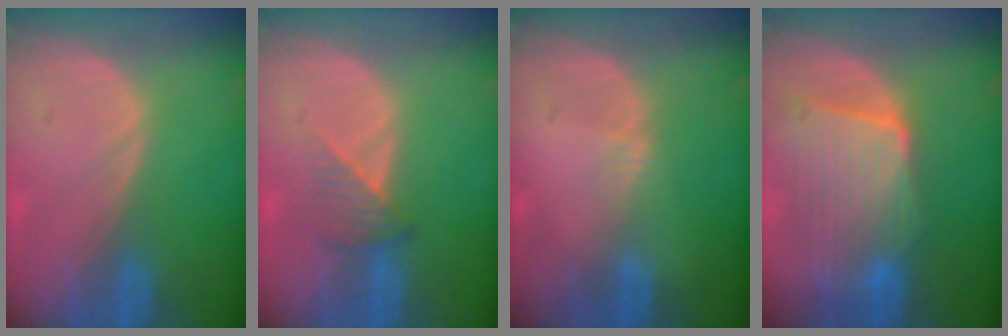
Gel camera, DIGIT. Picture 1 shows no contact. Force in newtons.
{"total": 3.3, "press": 2.9, "slide": 1.5}
{"total": 0.8, "press": 0.8, "slide": 0.2}
{"total": 9.6, "press": 8.7, "slide": 4.1}